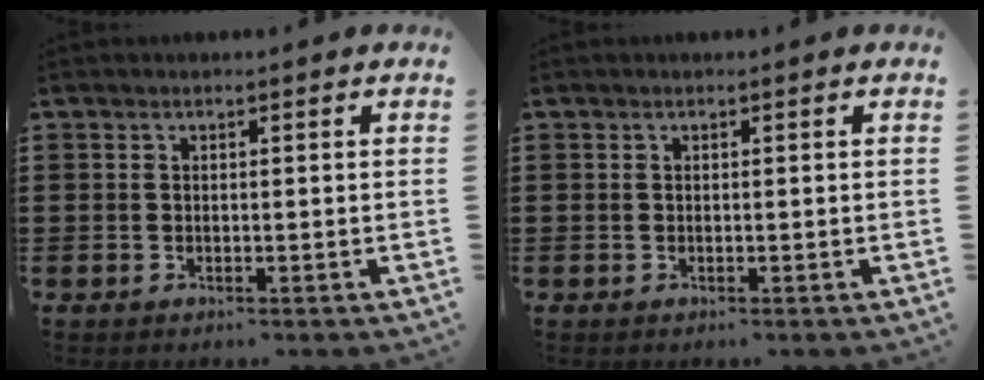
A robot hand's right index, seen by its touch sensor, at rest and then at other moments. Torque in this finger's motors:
{"motor_torque": [0.30, 0.25, 0.02, 0.02]}